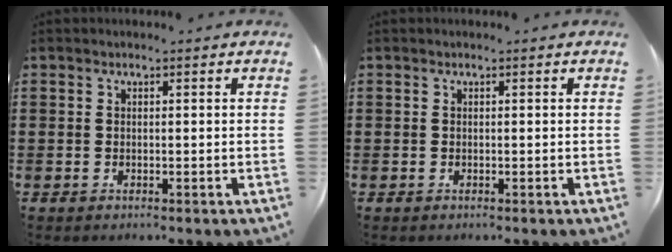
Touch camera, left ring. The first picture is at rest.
{"total": 0.0}